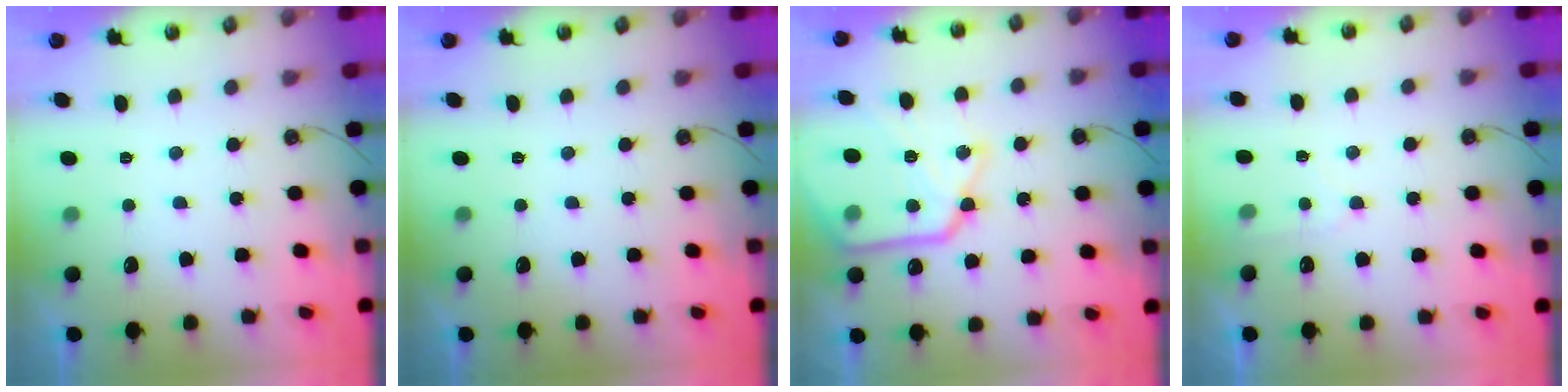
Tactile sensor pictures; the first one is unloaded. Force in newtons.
{"total": 0.0}
{"total": 19.6, "press": 19.5, "slide": 1.1}
{"total": 4.8, "press": 4.8, "slide": 0.3}